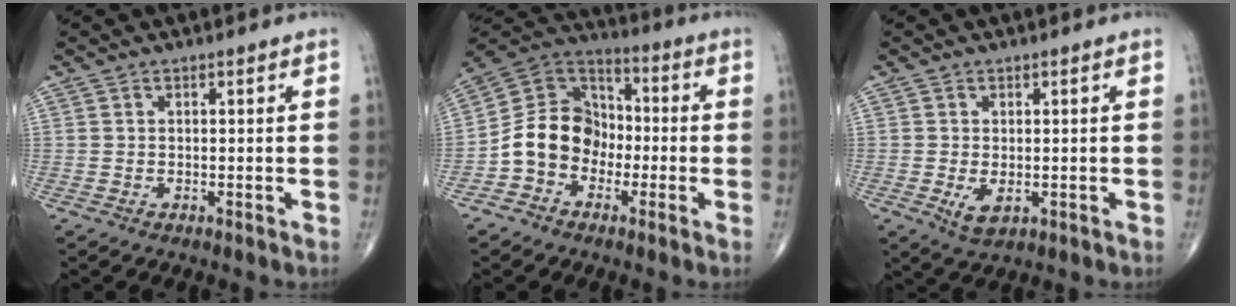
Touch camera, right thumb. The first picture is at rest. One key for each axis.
{"total": 12.1, "fx": -3.3, "fy": 9.9, "fz": 6.2, "tx": -0.084, "ty": 0.052, "tz": -0.074}
{"total": 3.4, "fx": -0.7, "fy": 1.8, "fz": 2.8, "tx": -0.047, "ty": -0.008, "tz": -0.006}